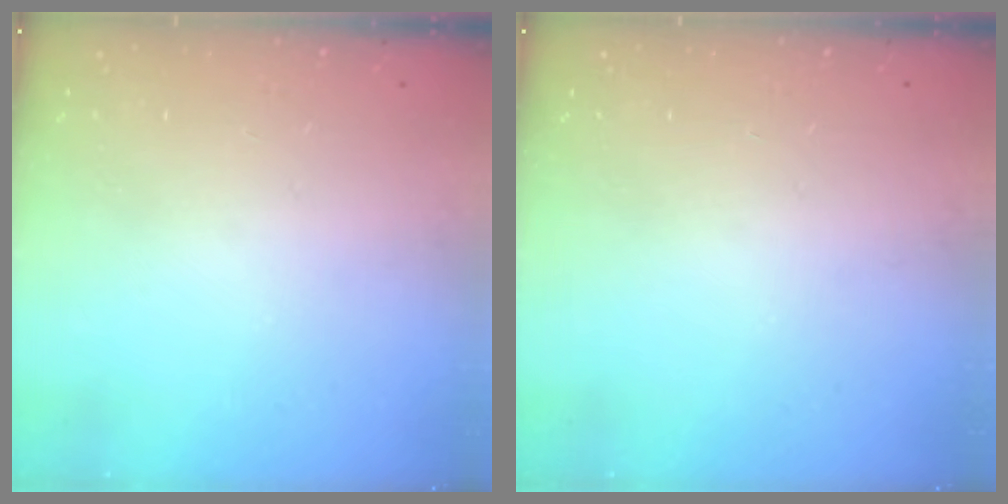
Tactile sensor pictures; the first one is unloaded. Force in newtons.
{"total": 0.0}